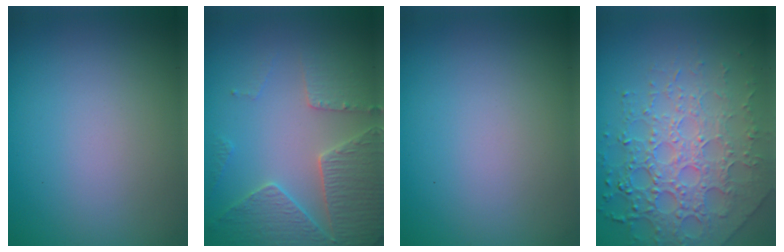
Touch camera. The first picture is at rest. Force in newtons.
{"total": 4.3, "press": 4.3, "slide": 0.6}
{"total": 0.0}
{"total": 8.0, "press": 5.6, "slide": 5.8}